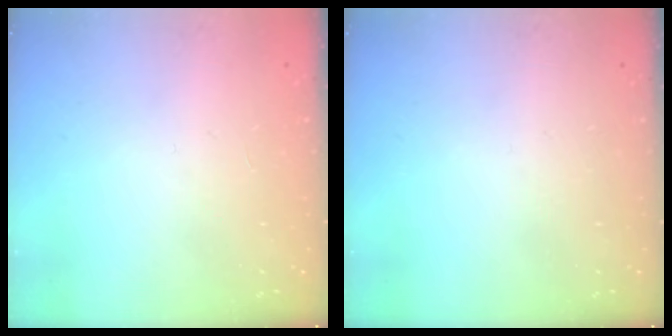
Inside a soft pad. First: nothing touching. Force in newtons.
{"total": 0.0}